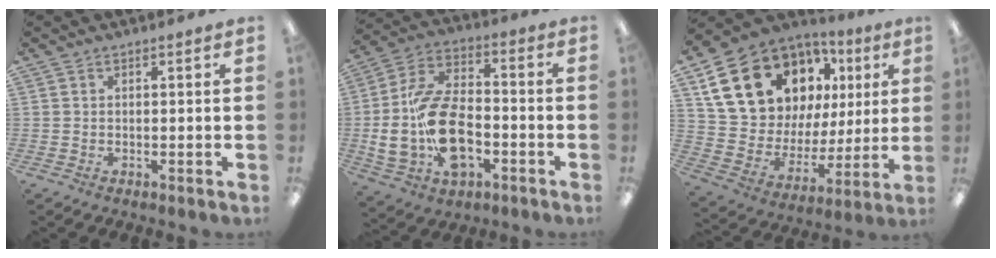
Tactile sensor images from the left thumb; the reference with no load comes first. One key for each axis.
{"total": 18.3, "fx": -4.6, "fy": 11.2, "fz": 13.8, "tx": -0.277, "ty": 0.020, "tz": -0.077}
{"total": 21.2, "fx": 11.1, "fy": 14.3, "fz": 11.0, "tx": -0.209, "ty": -0.039, "tz": 0.218}